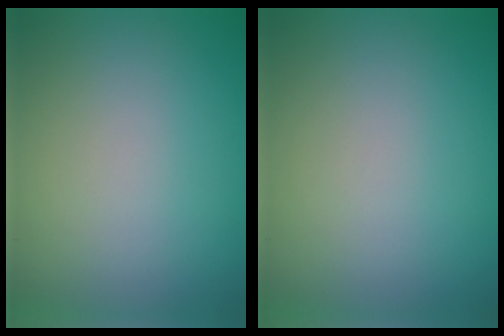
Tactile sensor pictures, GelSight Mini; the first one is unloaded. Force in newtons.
{"total": 0.0}